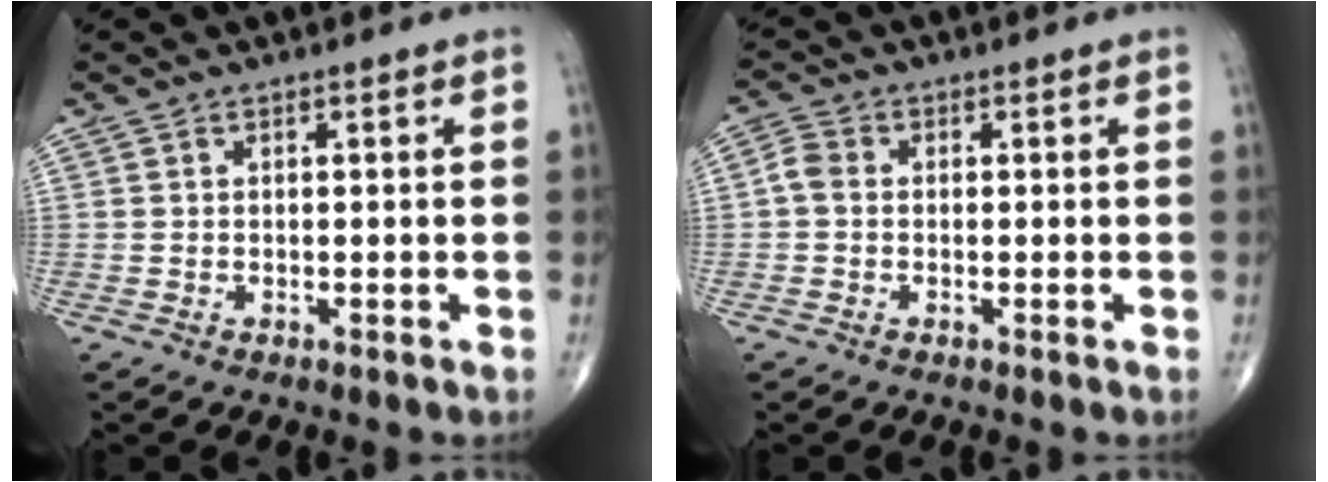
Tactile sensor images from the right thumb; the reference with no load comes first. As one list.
[{"total": 2.7, "force": [-0.2, 2.0, 1.7], "torque": [-0.033, 0.006, -0.014]}]